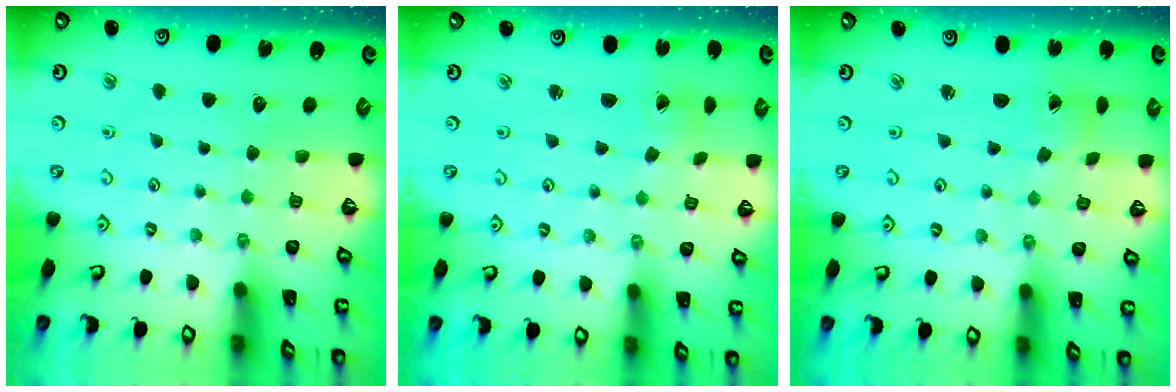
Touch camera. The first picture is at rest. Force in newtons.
{"total": 1.5, "press": 1.5, "slide": 0.1}
{"total": 0.7, "press": 0.7, "slide": 0.1}